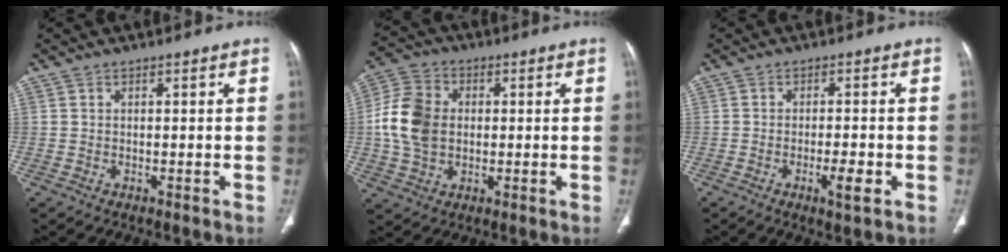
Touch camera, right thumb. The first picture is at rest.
{"total": 11.3, "force": [0.4, 8.5, 7.4], "torque": [-0.137, 0.013, 0.006]}
{"total": 4.2, "force": [-1.6, 0.9, 3.7], "torque": [-0.063, 0.000, -0.028]}